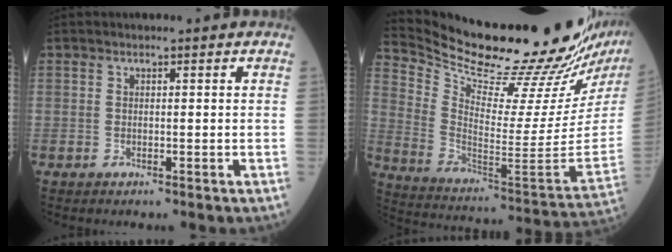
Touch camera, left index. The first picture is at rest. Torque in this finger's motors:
{"motor_torque": [-0.21, -0.30, 0.23, 0.02]}